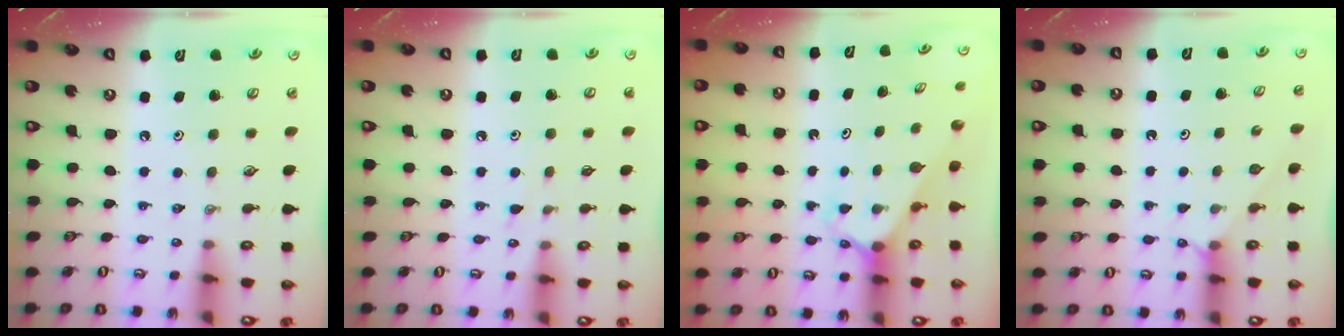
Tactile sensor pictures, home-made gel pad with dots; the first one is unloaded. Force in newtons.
{"total": 6.5, "press": 6.5, "slide": 0.4}
{"total": 2.4, "press": 2.4, "slide": 0.2}
{"total": 3.2, "press": 3.2, "slide": 0.4}